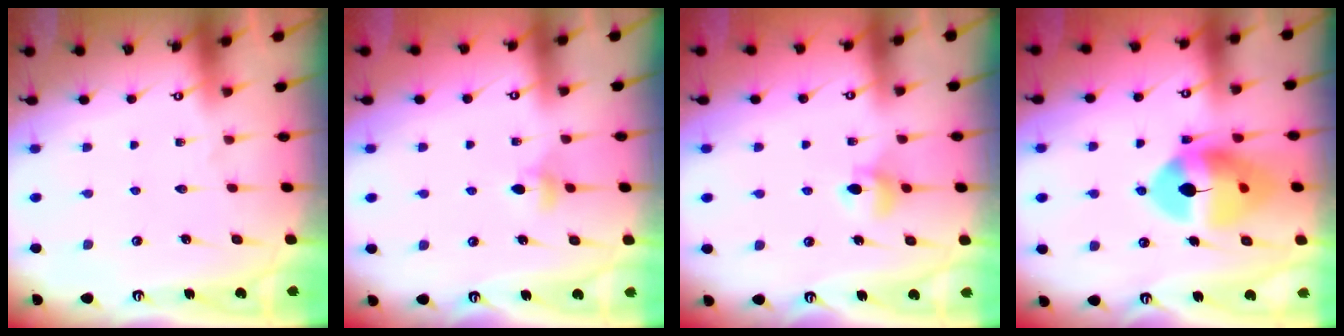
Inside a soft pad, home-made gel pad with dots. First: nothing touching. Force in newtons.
{"total": 4.5, "press": 4.4, "slide": 0.9}
{"total": 5.9, "press": 5.8, "slide": 0.6}
{"total": 14.4, "press": 14.3, "slide": 2.2}